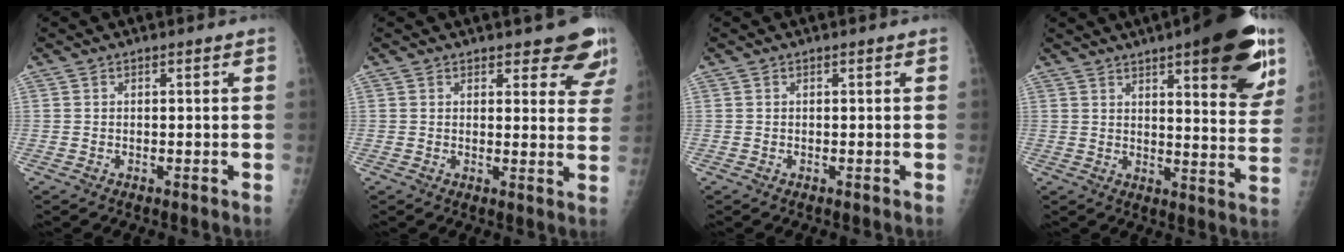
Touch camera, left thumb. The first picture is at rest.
{"total": 8.6, "force": [7.1, 3.1, 3.7], "torque": [-0.002, -0.040, 0.065]}
{"total": 0.0}
{"total": 20.7, "force": [11.2, 5.7, 16.4], "torque": [-0.187, -0.042, 0.148]}